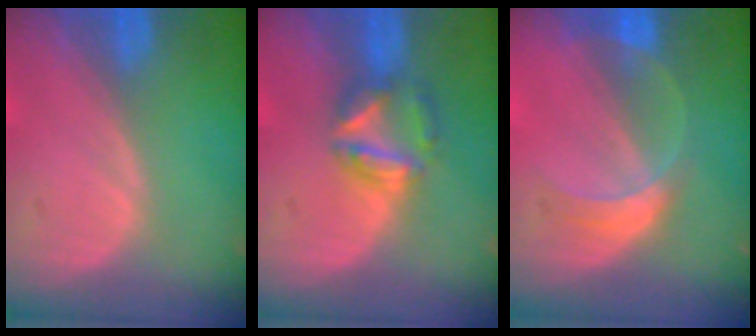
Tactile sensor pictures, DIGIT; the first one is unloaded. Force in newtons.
{"total": 6.1, "press": 5.6, "slide": 2.5}
{"total": 4.1, "press": 4.0, "slide": 0.3}